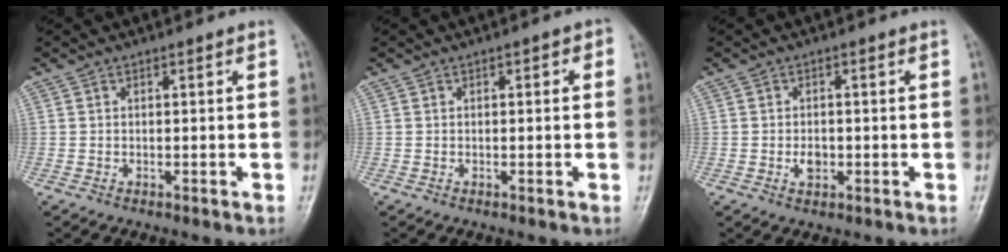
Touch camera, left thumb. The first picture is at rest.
{"total": 2.0, "force": [0.5, 1.1, 1.6], "torque": [-0.009, 0.004, 0.001]}
{"total": 2.6, "force": [-0.5, 1.9, 1.7], "torque": [-0.020, 0.001, -0.009]}